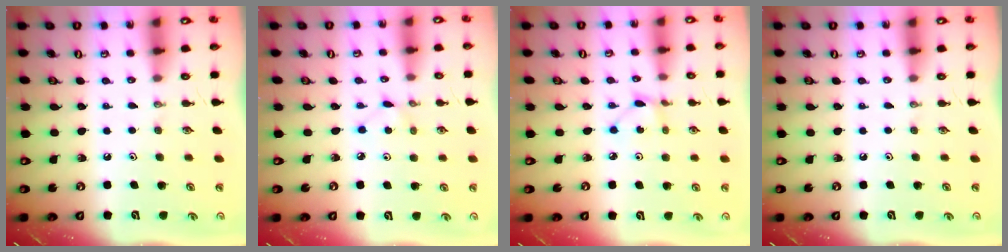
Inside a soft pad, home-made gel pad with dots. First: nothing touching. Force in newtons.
{"total": 2.9, "press": 2.9, "slide": 0.3}
{"total": 1.5, "press": 1.5, "slide": 0.2}
{"total": 0.0}